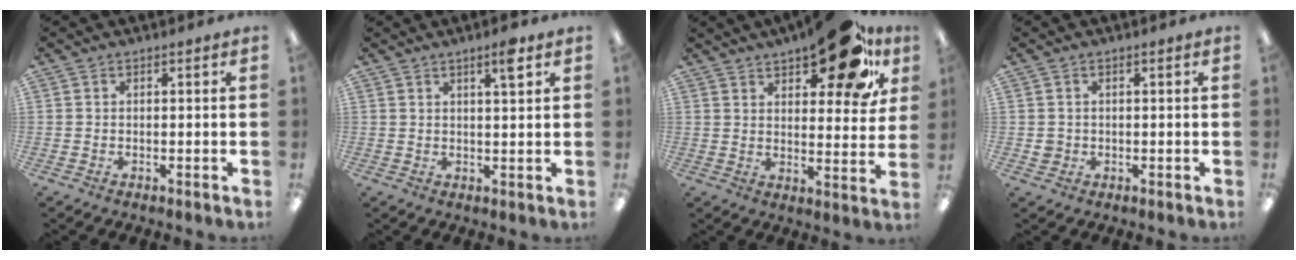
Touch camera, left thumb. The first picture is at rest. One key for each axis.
{"total": 4.3, "fx": 2.7, "fy": 0.6, "fz": 3.3, "tx": -0.049, "ty": -0.009, "tz": 0.040}
{"total": 17.8, "fx": 11.2, "fy": 7.4, "fz": 11.8, "tx": -0.146, "ty": -0.061, "tz": 0.178}
{"total": 1.8, "fx": 0.1, "fy": 1.8, "fz": 0.5, "tx": -0.011, "ty": 0.004, "tz": 0.000}